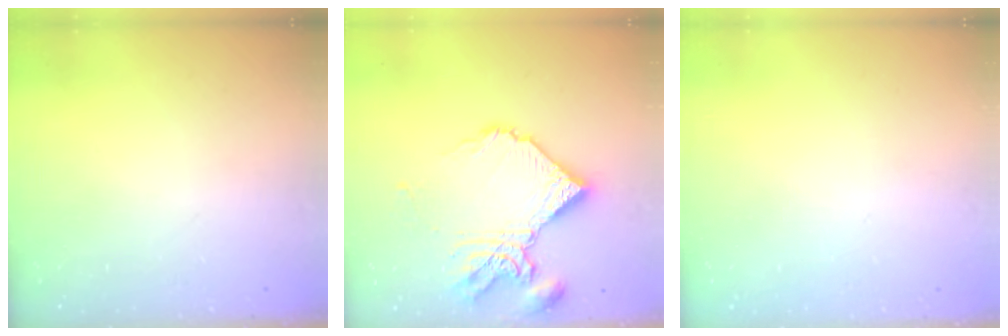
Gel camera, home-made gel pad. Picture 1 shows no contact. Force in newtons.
{"total": 13.9, "press": 13.7, "slide": 1.8}
{"total": 2.0, "press": 2.0, "slide": 0.1}